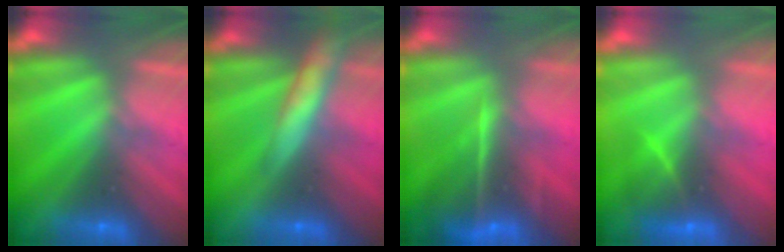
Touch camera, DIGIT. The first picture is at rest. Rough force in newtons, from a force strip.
{"total": 7.5}
{"total": 7.1}
{"total": 2.8}